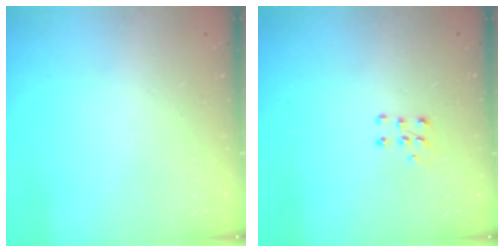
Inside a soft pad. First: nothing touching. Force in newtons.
{"total": 5.0, "press": 5.0, "slide": 0.6}